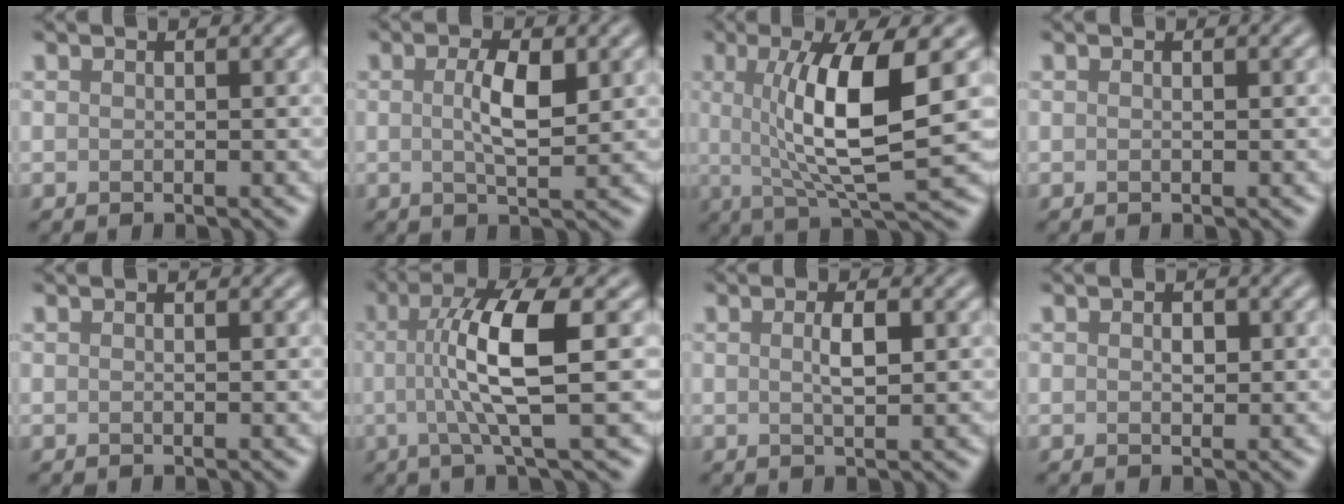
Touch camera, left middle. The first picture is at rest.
{"total": 3.4, "force": [0.5, 0.9, 3.3], "torque": [-0.064, 0.001, 0.007]}
{"total": 8.9, "force": [1.2, 2.1, 8.6], "torque": [-0.131, -0.009, 0.023]}
{"total": 0.0}
{"total": 0.0}
{"total": 7.0, "force": [0.3, 1.3, 6.9], "torque": [-0.122, 0.009, 0.001]}
{"total": 2.0, "force": [0.3, 0.4, 2.0], "torque": [-0.036, 0.004, 0.004]}
{"total": 1.0, "force": [0.1, 0.6, 0.8], "torque": [-0.011, 0.000, 0.001]}